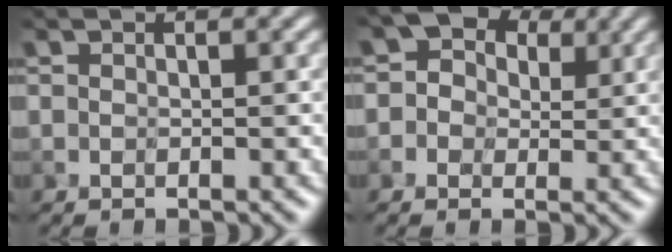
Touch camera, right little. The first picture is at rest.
{"total": 4.4, "force": [1.5, 3.4, 2.3], "torque": [-0.023, 0.010, -0.001]}